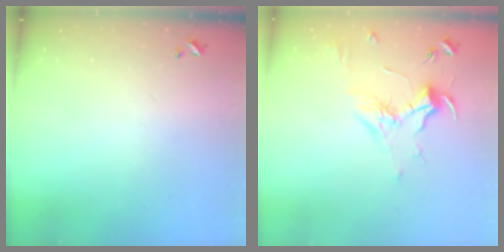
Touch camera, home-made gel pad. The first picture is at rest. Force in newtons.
{"total": 1.8, "press": 1.7, "slide": 0.7}